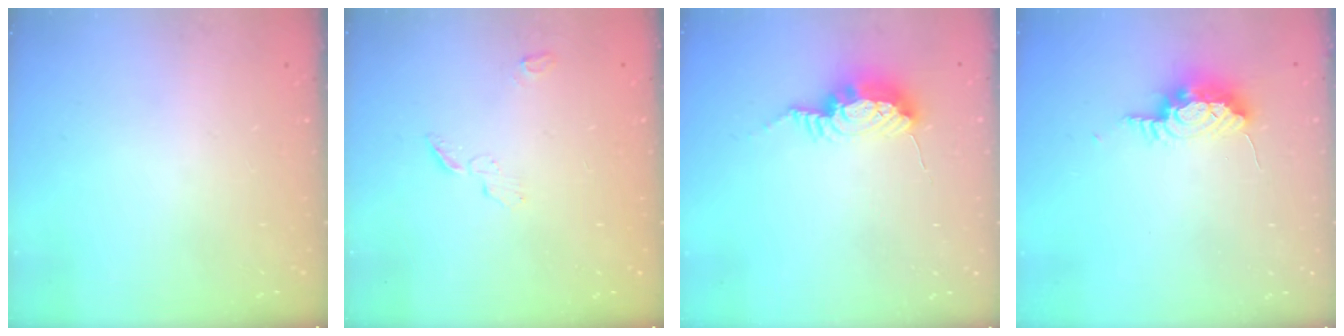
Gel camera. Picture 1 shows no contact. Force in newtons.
{"total": 3.8, "press": 3.8, "slide": 0.4}
{"total": 9.1, "press": 9.1, "slide": 0.3}
{"total": 15.3, "press": 10.2, "slide": 11.4}